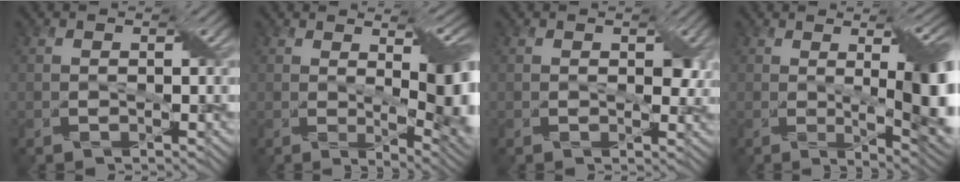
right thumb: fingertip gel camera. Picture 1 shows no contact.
{"total": 8.9, "force": [1.1, 3.3, 8.2], "torque": [-0.116, -0.014, 0.022]}
{"total": 2.2, "force": [0.7, 1.3, 1.7], "torque": [-0.027, -0.006, 0.010]}
{"total": 10.4, "force": [0.1, 2.7, 10.0], "torque": [-0.131, -0.004, 0.006]}